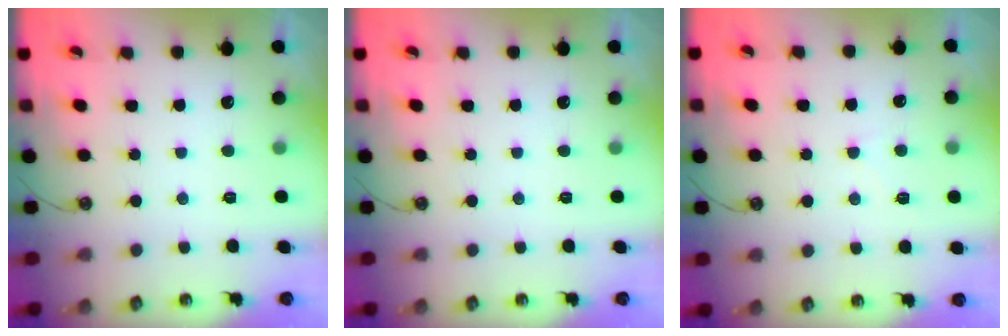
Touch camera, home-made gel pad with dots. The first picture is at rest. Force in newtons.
{"total": 0.0}
{"total": 2.6, "press": 2.6, "slide": 0.4}